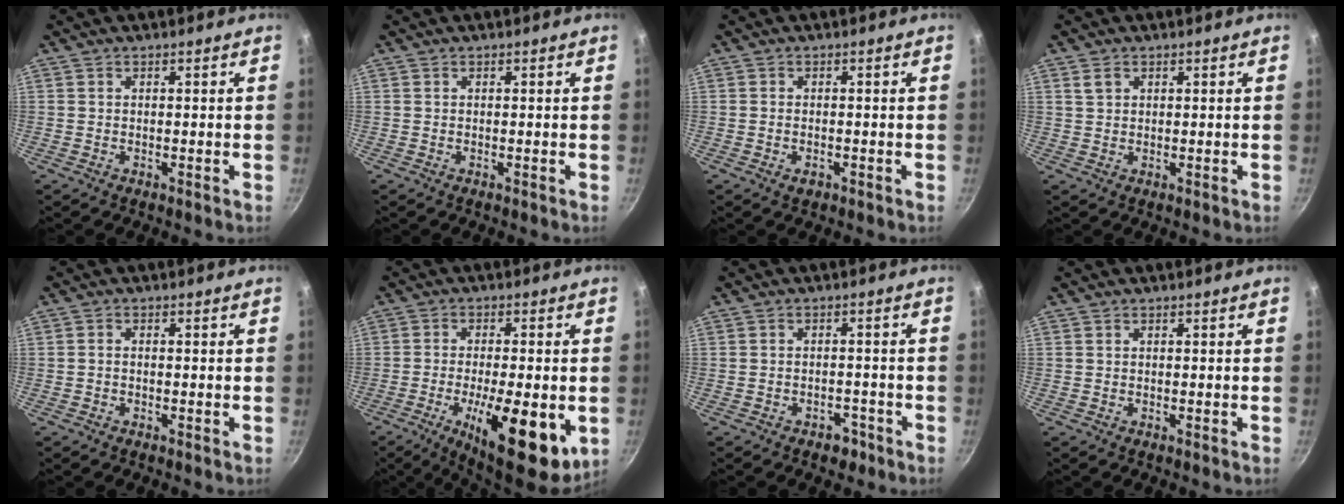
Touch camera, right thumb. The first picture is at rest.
{"total": 0.0}
{"total": 1.5, "force": [-0.8, 0.9, 1.0], "torque": [-0.017, 0.005, -0.010]}
{"total": 1.9, "force": [1.0, 1.3, 0.9], "torque": [-0.014, 0.001, 0.022]}
{"total": 0.8, "force": [-0.3, 0.5, 0.5], "torque": [-0.006, 0.001, -0.009]}
{"total": 16.8, "force": [-4.2, 5.7, 15.2], "torque": [-0.215, -0.024, -0.046]}
{"total": 3.1, "force": [-2.1, 1.9, 1.3], "torque": [-0.010, 0.015, -0.027]}
{"total": 0.0}